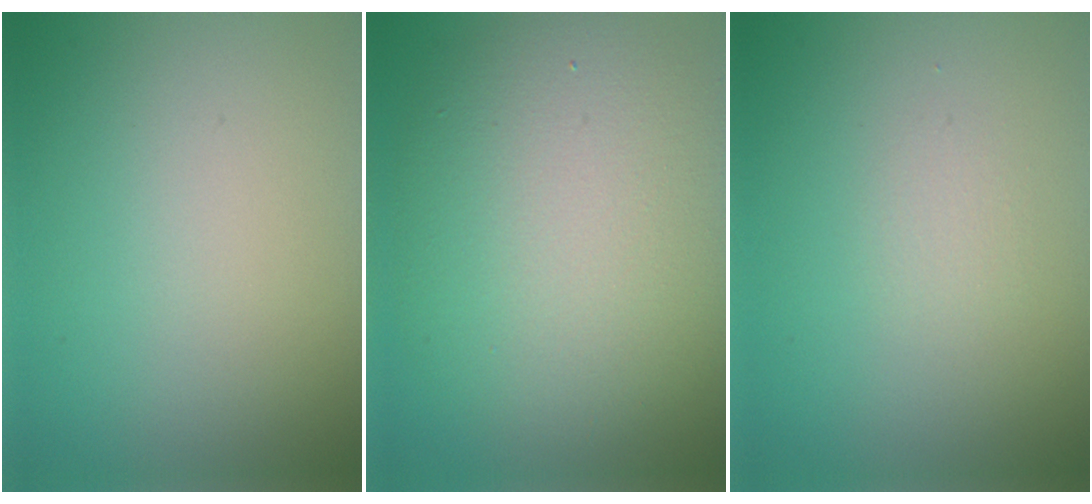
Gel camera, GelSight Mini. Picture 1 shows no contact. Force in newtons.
{"total": 10.4, "press": 10.4, "slide": 0.2}
{"total": 0.7, "press": 0.7, "slide": 0.1}